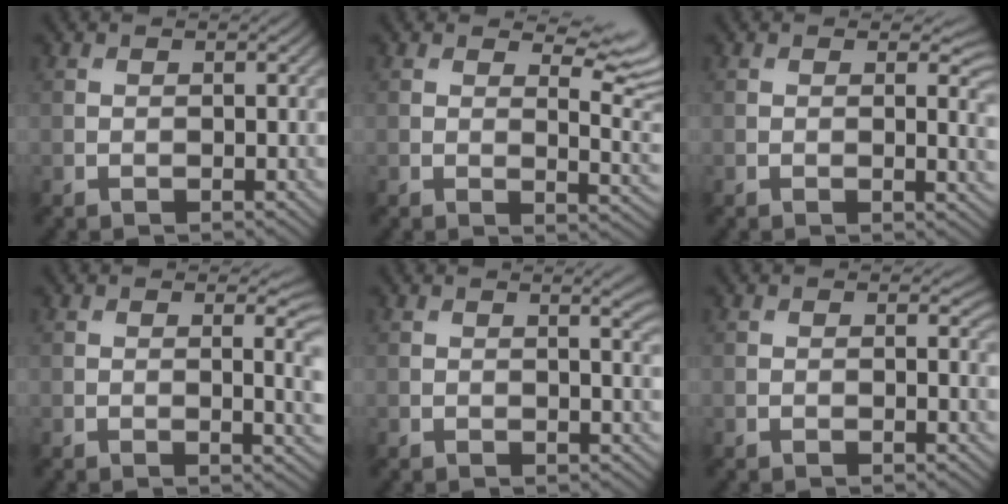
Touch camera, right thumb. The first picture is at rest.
{"total": 6.5, "force": [4.2, 2.2, 4.6], "torque": [-0.065, 0.002, 0.062]}
{"total": 3.1, "force": [0.6, 1.2, 2.7], "torque": [-0.035, -0.006, 0.008]}
{"total": 4.1, "force": [0.5, 1.3, 3.8], "torque": [-0.049, -0.006, 0.011]}
{"total": 3.3, "force": [1.5, 0.9, 2.9], "torque": [-0.037, 0.001, 0.017]}
{"total": 0.9, "force": [0.2, 0.3, 0.8], "torque": [-0.010, -0.005, 0.001]}